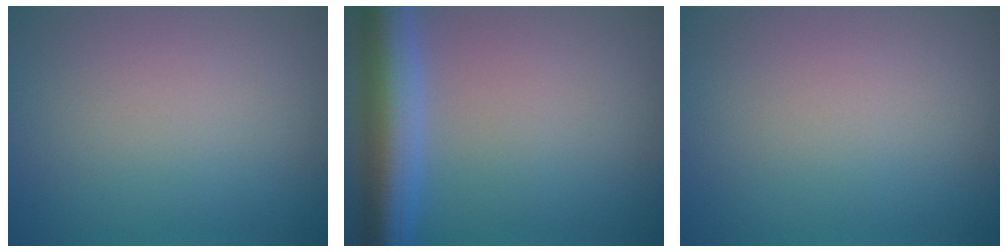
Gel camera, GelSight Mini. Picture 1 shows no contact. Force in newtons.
{"total": 7.4, "press": 7.4, "slide": 0.4}
{"total": 0.0}